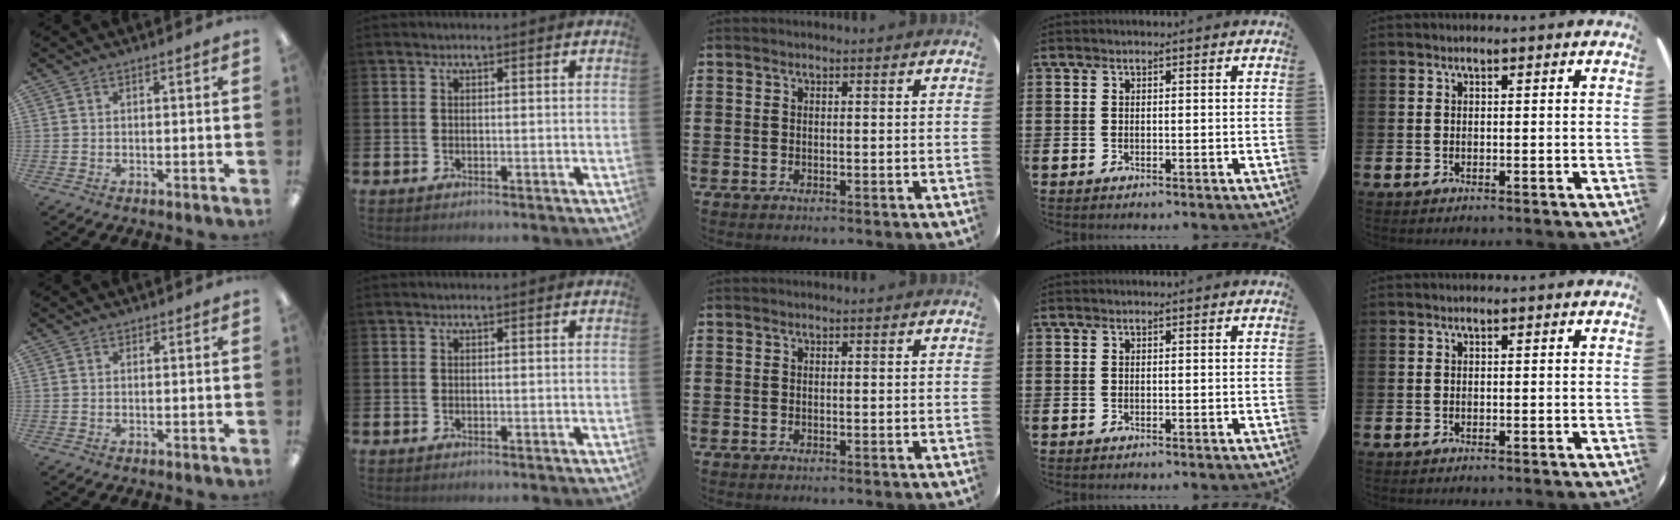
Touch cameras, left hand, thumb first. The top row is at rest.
{}